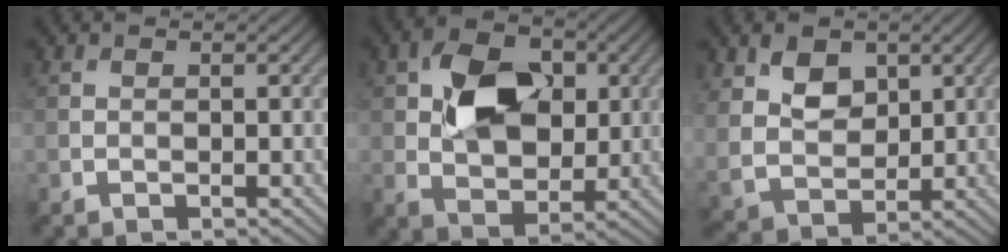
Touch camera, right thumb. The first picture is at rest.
{"total": 9.5, "force": [1.9, 6.4, 6.8], "torque": [-0.124, 0.005, 0.030]}
{"total": 6.1, "force": [2.9, 4.2, 3.4], "torque": [-0.088, -0.011, 0.045]}